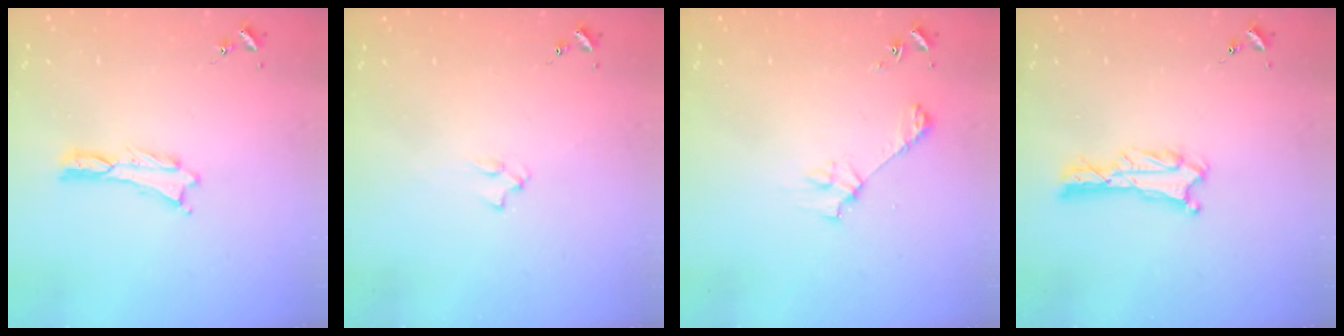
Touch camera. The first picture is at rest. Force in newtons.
{"total": 1.3, "press": 1.3, "slide": 0.3}
{"total": 3.6, "press": 3.6, "slide": 0.3}
{"total": 0.7, "press": 0.7, "slide": 0.1}